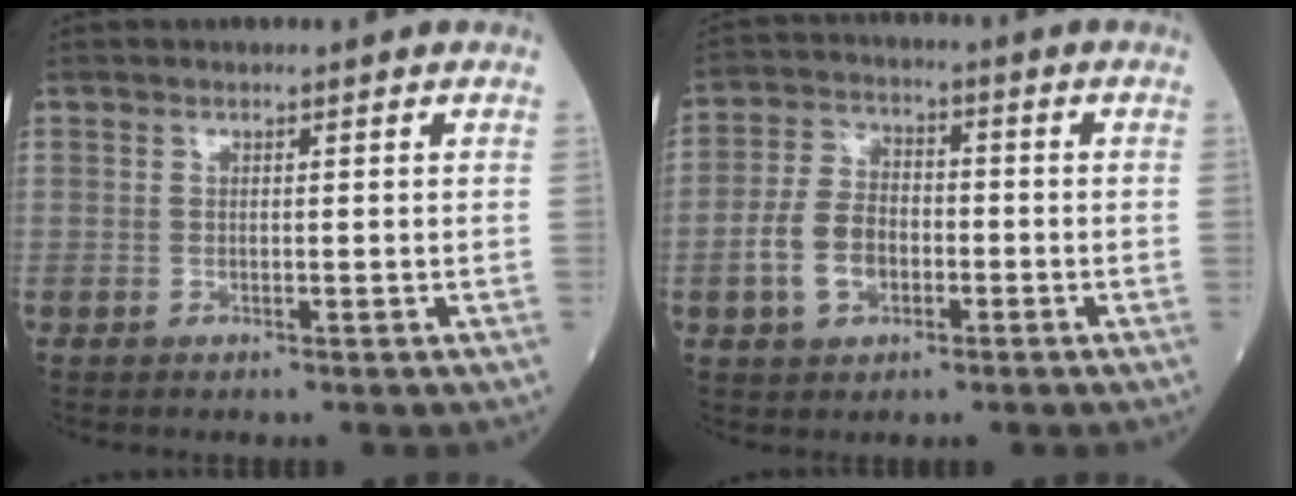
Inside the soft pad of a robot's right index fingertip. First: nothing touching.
{"total": 7.4, "force": [-2.3, 4.8, 5.1], "torque": [-0.121, 0.013, -0.043]}